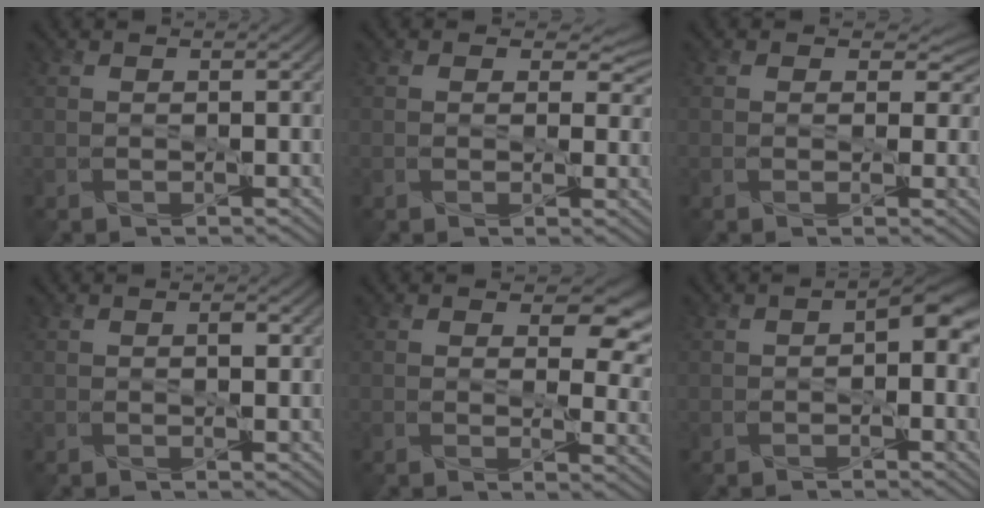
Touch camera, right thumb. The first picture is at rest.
{"total": 3.0, "force": [1.2, 2.4, 1.5], "torque": [-0.023, -0.010, 0.008]}
{"total": 2.6, "force": [0.7, 2.3, 1.1], "torque": [-0.018, -0.005, -0.001]}
{"total": 1.2, "force": [0.3, 0.6, 1.0], "torque": [-0.011, -0.002, 0.004]}
{"total": 6.5, "force": [2.6, 3.9, 4.5], "torque": [-0.061, -0.016, 0.034]}
{"total": 4.8, "force": [0.3, 2.8, 3.9], "torque": [-0.048, -0.004, 0.004]}